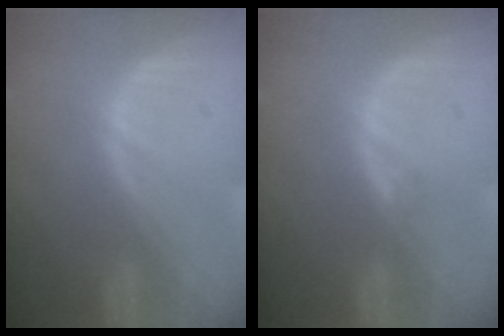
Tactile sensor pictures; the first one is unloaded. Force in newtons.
{"total": 0.5, "press": 0.5, "slide": 0.1}